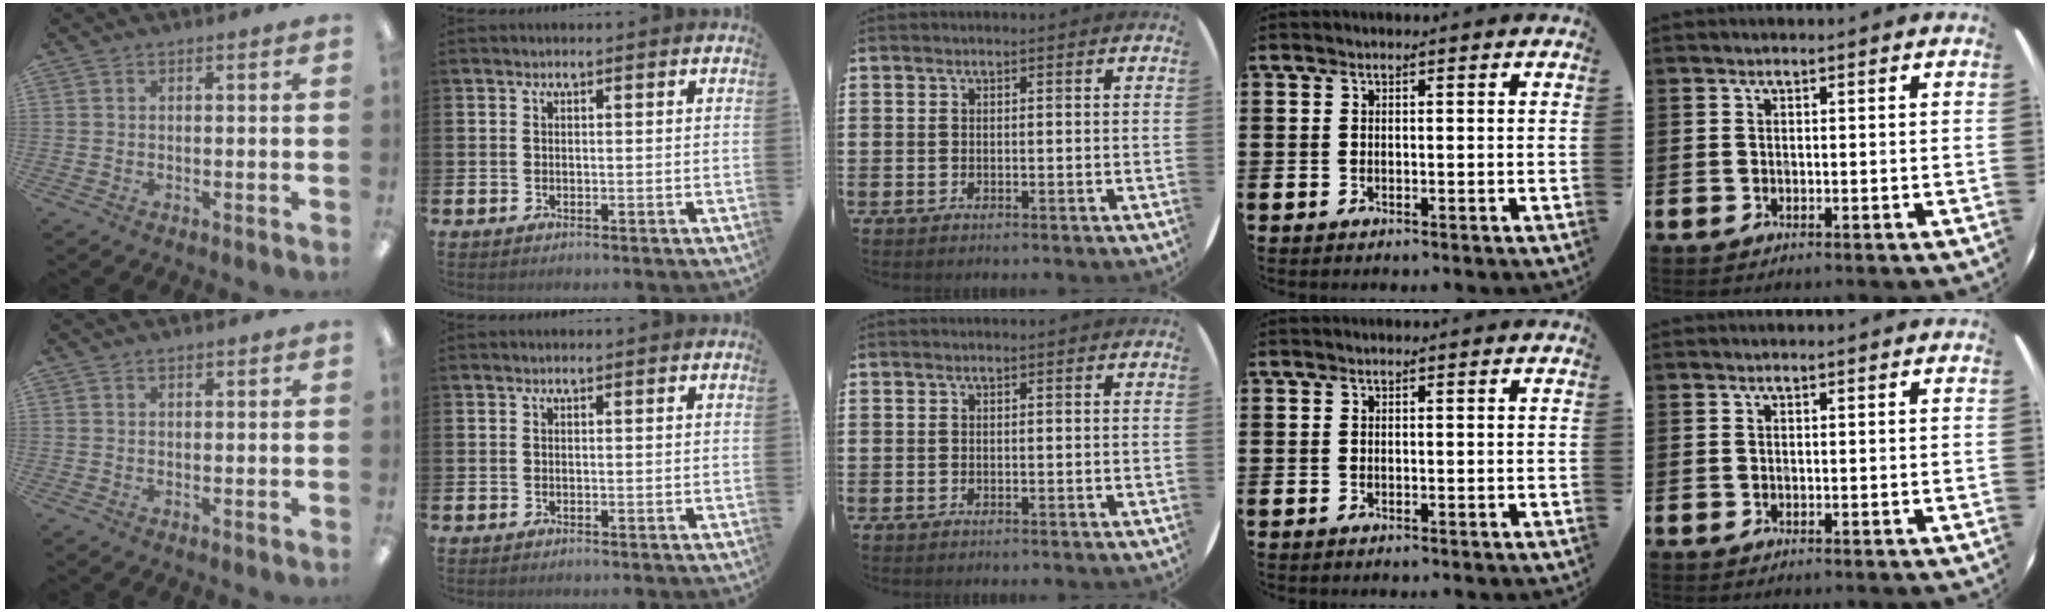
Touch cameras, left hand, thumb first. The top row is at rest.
{"thumb": {"total": 0.6, "force": [0.5, 0.3, 0.2], "torque": [0.003, -0.003, 0.008]}}